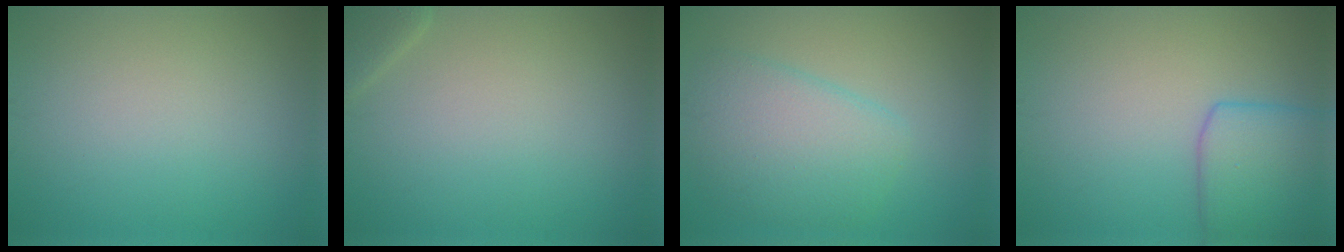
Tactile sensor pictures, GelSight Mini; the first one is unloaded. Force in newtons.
{"total": 1.9, "press": 1.9, "slide": 0.2}
{"total": 5.2, "press": 5.2, "slide": 0.3}
{"total": 5.0, "press": 5.0, "slide": 0.3}